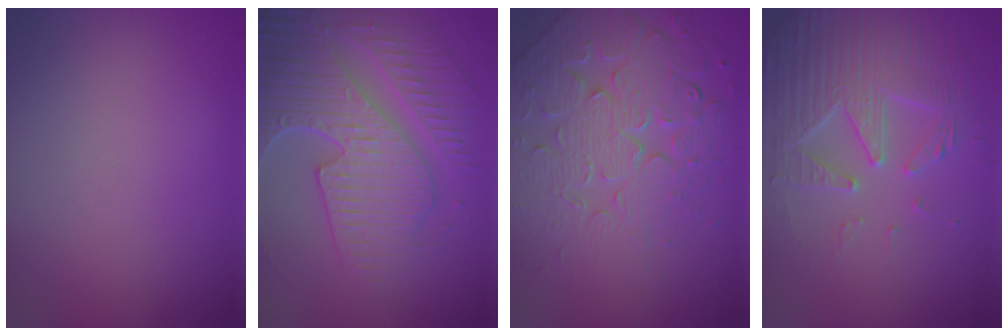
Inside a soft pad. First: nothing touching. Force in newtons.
{"total": 9.2, "press": 6.6, "slide": 6.4}
{"total": 7.5, "press": 5.9, "slide": 4.7}
{"total": 4.5, "press": 4.4, "slide": 0.6}